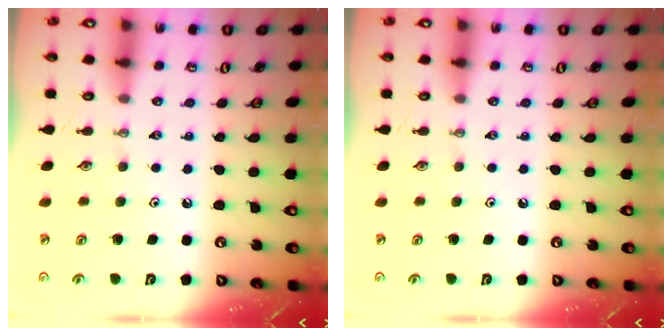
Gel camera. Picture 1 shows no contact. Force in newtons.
{"total": 0.0}